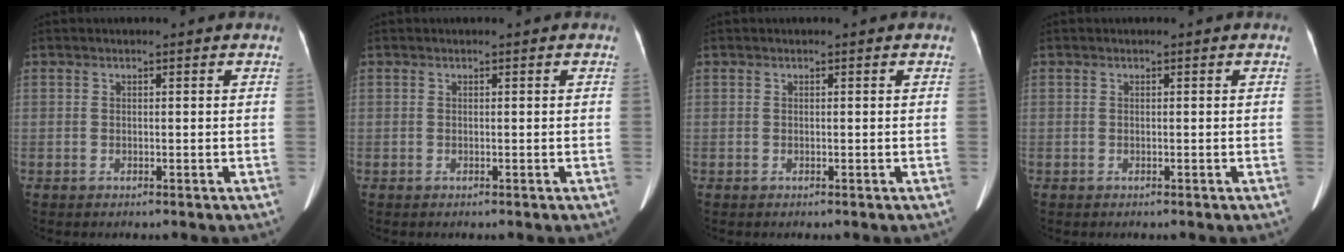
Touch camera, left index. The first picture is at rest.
{"total": 0.0}
{"total": 0.0}
{"total": 0.0}